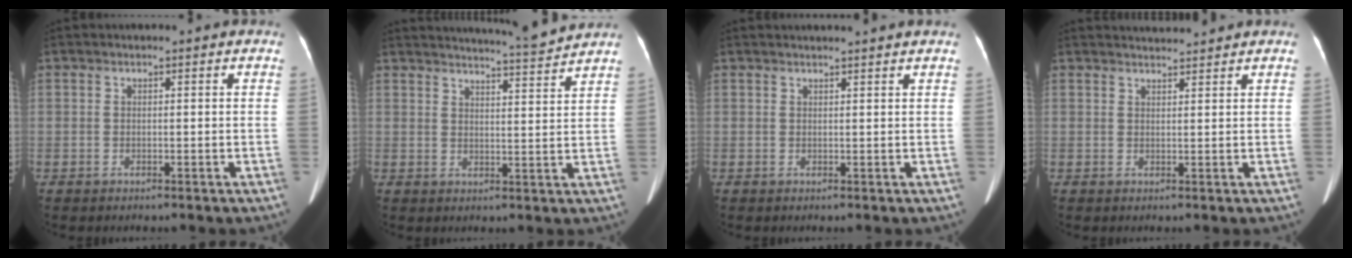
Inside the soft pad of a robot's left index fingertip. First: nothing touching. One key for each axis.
{"total": 8.8, "fx": 8.5, "fy": -1.3, "fz": 2.0, "tx": -0.040, "ty": -0.013, "tz": 0.115}
{"total": 4.8, "fx": 4.5, "fy": -0.3, "fz": 1.5, "tx": -0.020, "ty": 0.022, "tz": 0.048}
{"total": 3.4, "fx": 3.4, "fy": -0.1, "fz": 0.3, "tx": -0.012, "ty": 0.017, "tz": 0.051}